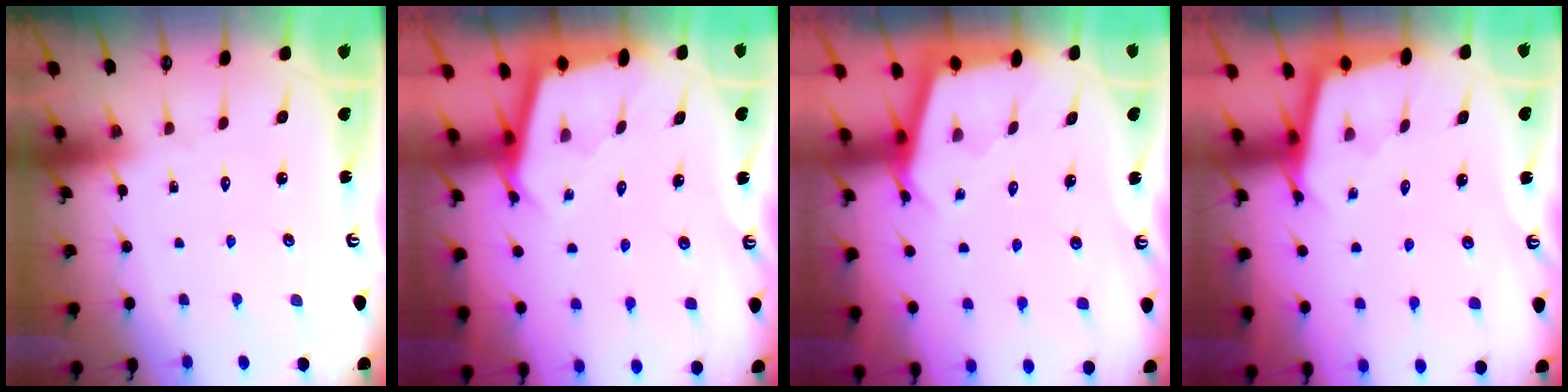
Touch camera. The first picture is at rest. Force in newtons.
{"total": 2.5, "press": 2.5, "slide": 0.1}
{"total": 2.5, "press": 2.5, "slide": 0.3}
{"total": 2.3, "press": 2.3, "slide": 0.2}